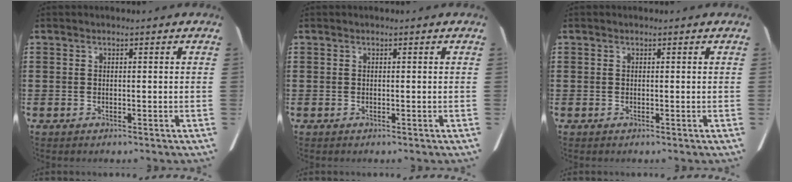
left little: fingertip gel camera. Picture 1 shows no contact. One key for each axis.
{"total": 0.0}
{"total": 0.0}